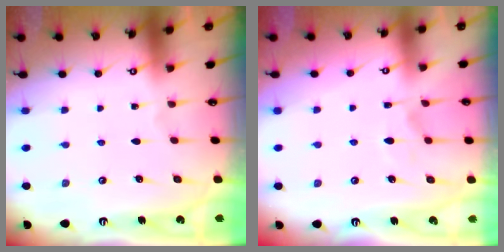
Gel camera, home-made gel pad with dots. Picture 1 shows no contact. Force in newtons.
{"total": 6.4, "press": 6.3, "slide": 1.3}